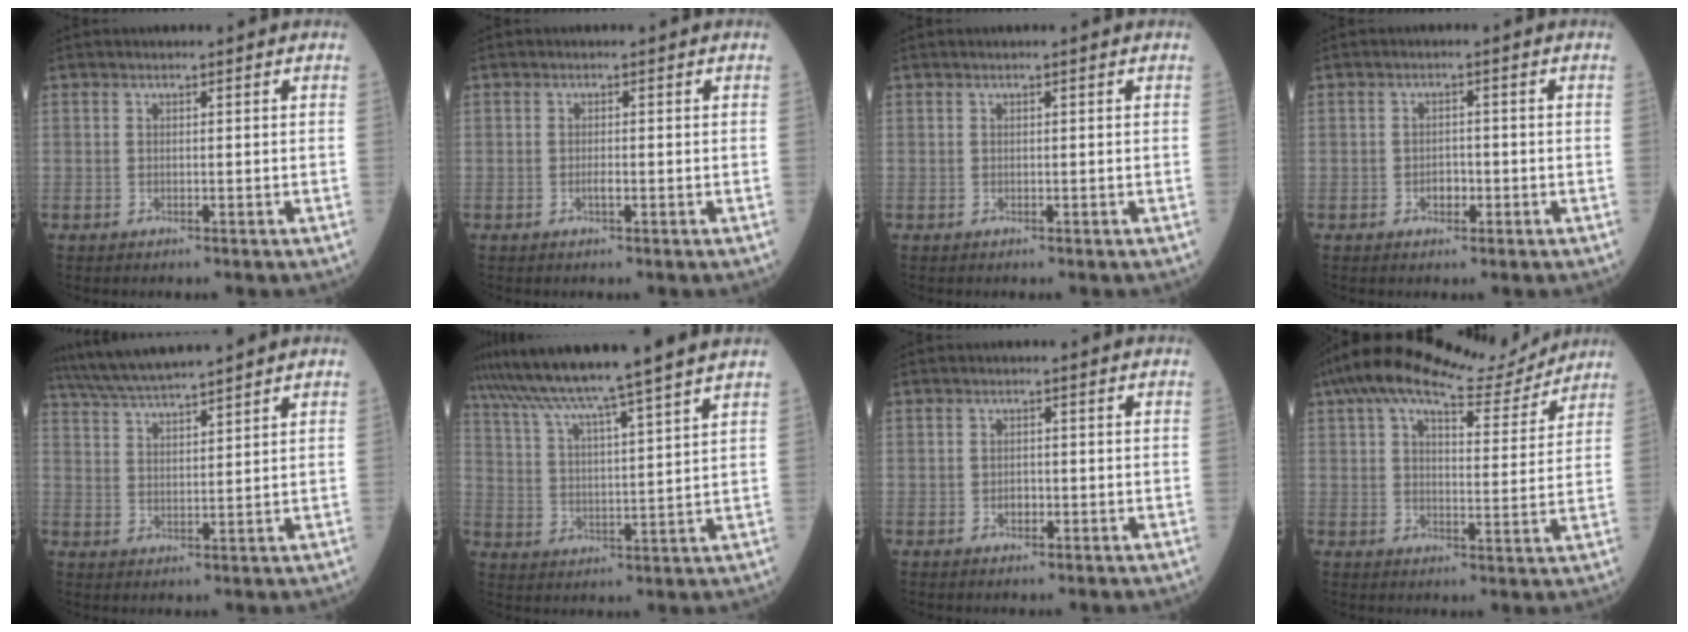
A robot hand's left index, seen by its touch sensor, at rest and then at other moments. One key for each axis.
{"total": 0.9, "fx": -0.4, "fy": 0.3, "fz": 0.8, "tx": -0.017, "ty": 0.001, "tz": -0.008}
{"total": 0.0}
{"total": 2.0, "fx": -0.9, "fy": 1.3, "fz": 1.2, "tx": -0.015, "ty": 0.007, "tz": -0.014}
{"total": 9.5, "fx": 8.5, "fy": -0.3, "fz": 4.1, "tx": -0.078, "ty": 0.022, "tz": 0.149}
{"total": 15.6, "fx": 13.3, "fy": -2.5, "fz": 7.9, "tx": -0.136, "ty": -0.008, "tz": 0.199}
{"total": 1.4, "fx": -0.6, "fy": 1.0, "fz": 0.8, "tx": -0.012, "ty": 0.004, "tz": -0.008}
{"total": 15.6, "fx": 13.5, "fy": 3.4, "fz": 7.0, "tx": -0.117, "ty": 0.029, "tz": 0.195}